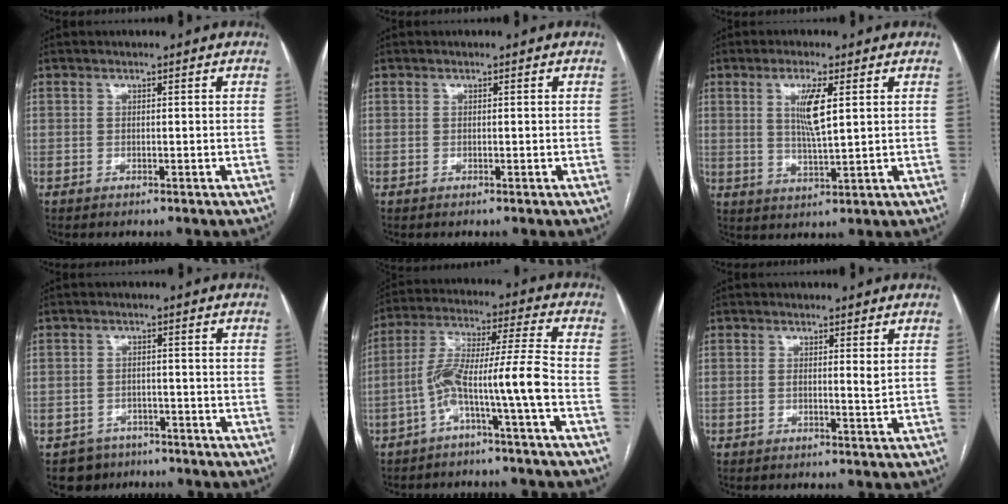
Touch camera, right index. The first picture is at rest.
{"total": 0.0}
{"total": 6.0, "force": [1.8, 0.5, 5.7], "torque": [-0.110, -0.006, 0.036]}
{"total": 4.3, "force": [-3.0, 3.1, -0.4], "torque": [0.011, 0.010, -0.045]}
{"total": 9.8, "force": [-4.2, -0.9, 8.8], "torque": [-0.171, 0.034, -0.077]}
{"total": 1.6, "force": [0.5, 0.1, 1.5], "torque": [-0.027, -0.002, 0.006]}